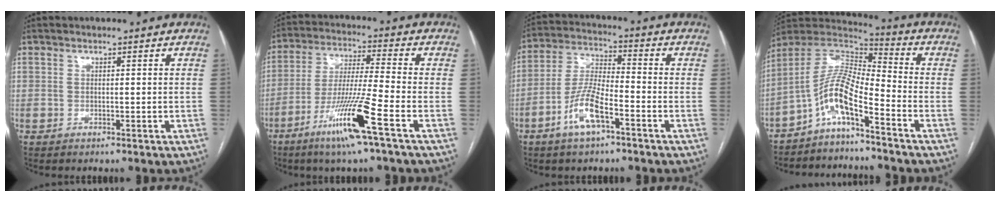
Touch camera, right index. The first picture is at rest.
{"total": 12.4, "force": [-6.4, -1.1, 10.6], "torque": [-0.208, -0.025, -0.124]}
{"total": 9.0, "force": [-4.5, 2.2, 7.5], "torque": [-0.163, -0.003, -0.085]}
{"total": 9.6, "force": [-5.6, 1.7, 7.6], "torque": [-0.161, 0.022, -0.108]}